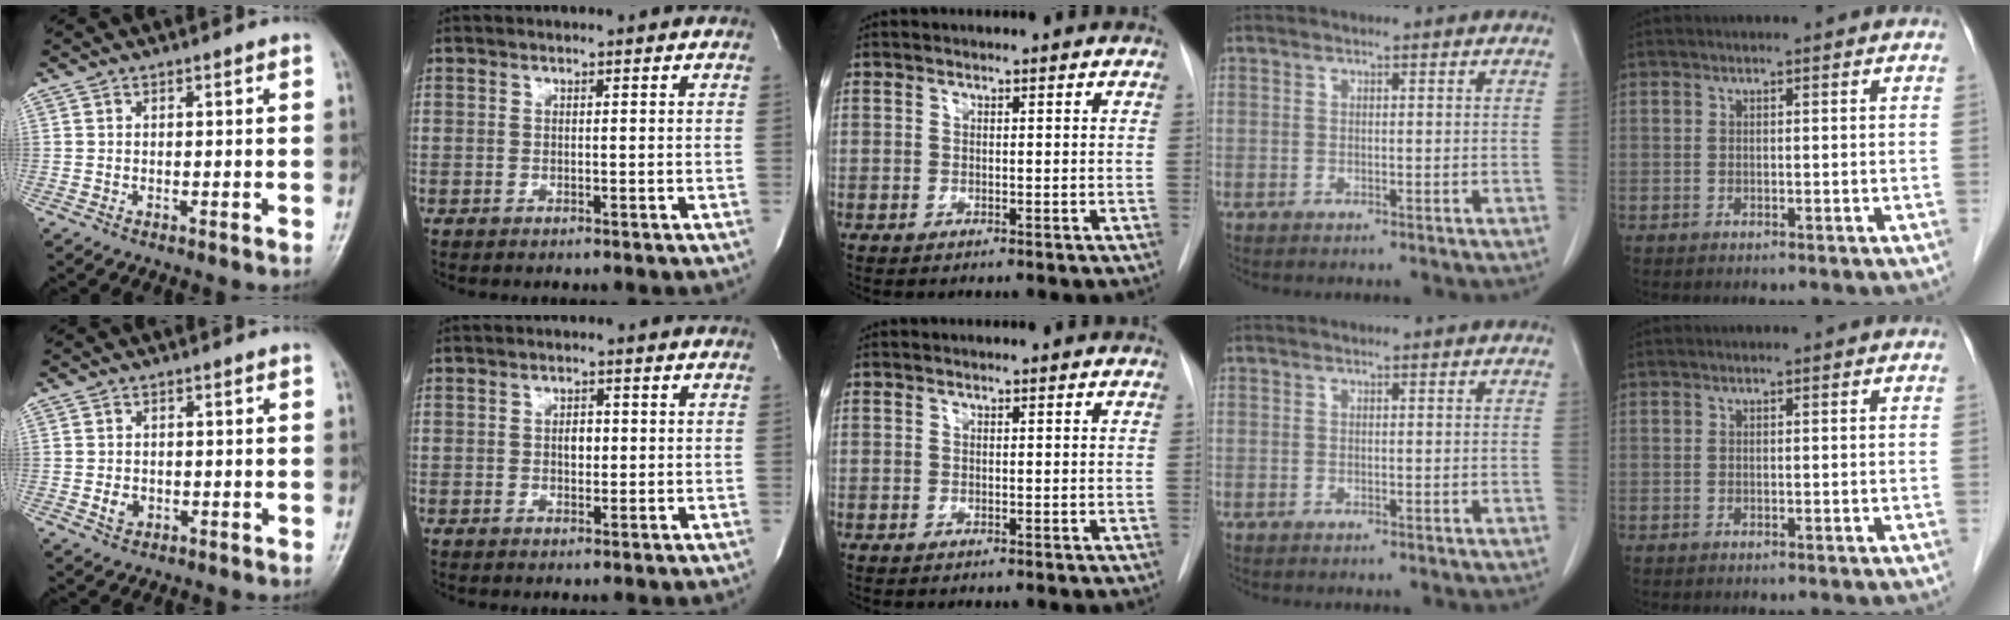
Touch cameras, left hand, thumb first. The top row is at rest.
{"thumb": {"total": 2.4, "force": [-0.4, 2.0, 1.2], "torque": [-0.013, 0.001, -0.004]}, "index": {"total": 2.1, "force": [-0.1, 1.3, 1.7], "torque": [-0.027, -0.001, -0.001]}}